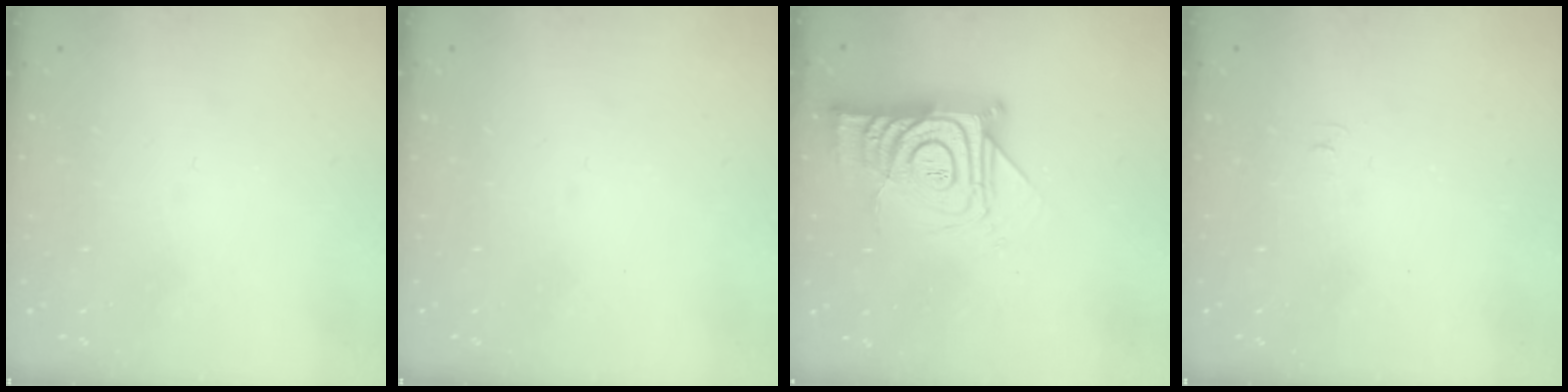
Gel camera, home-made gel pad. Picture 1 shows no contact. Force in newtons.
{"total": 0.0}
{"total": 15.3, "press": 15.2, "slide": 1.4}
{"total": 5.2, "press": 5.1, "slide": 0.6}